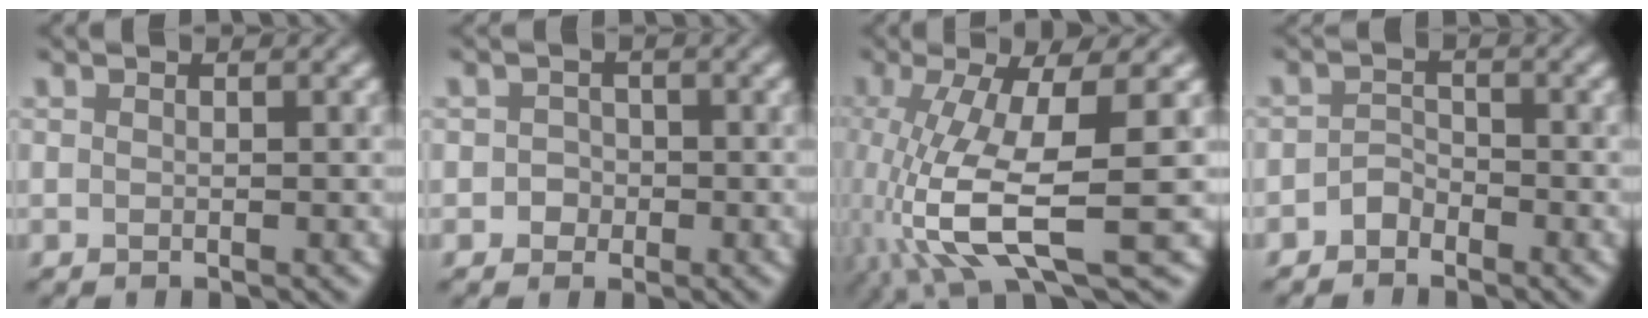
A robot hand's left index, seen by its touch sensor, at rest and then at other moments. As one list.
[{"total": 1.4, "force": [-0.2, 1.3, 0.1], "torque": [0.022, 0.004, -0.011]}, {"total": 10.7, "force": [-2.8, 3.4, 9.7], "torque": [-0.197, -0.019, -0.041]}, {"total": 1.3, "force": [-1.1, 0.7, 0.2], "torque": [-0.003, 0.012, -0.022]}]